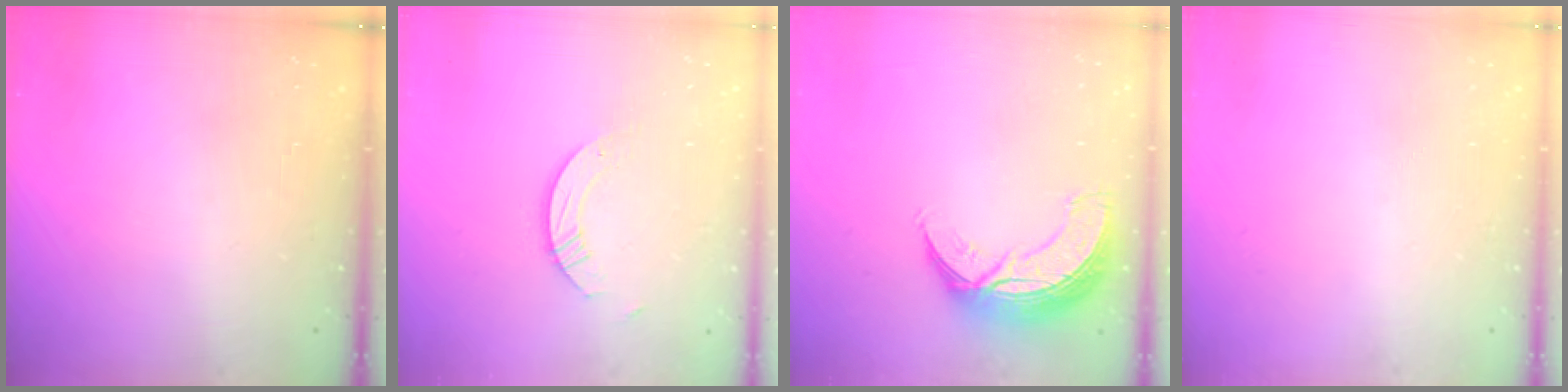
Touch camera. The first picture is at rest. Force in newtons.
{"total": 3.7, "press": 3.7, "slide": 0.3}
{"total": 10.6, "press": 10.6, "slide": 0.8}
{"total": 0.0}